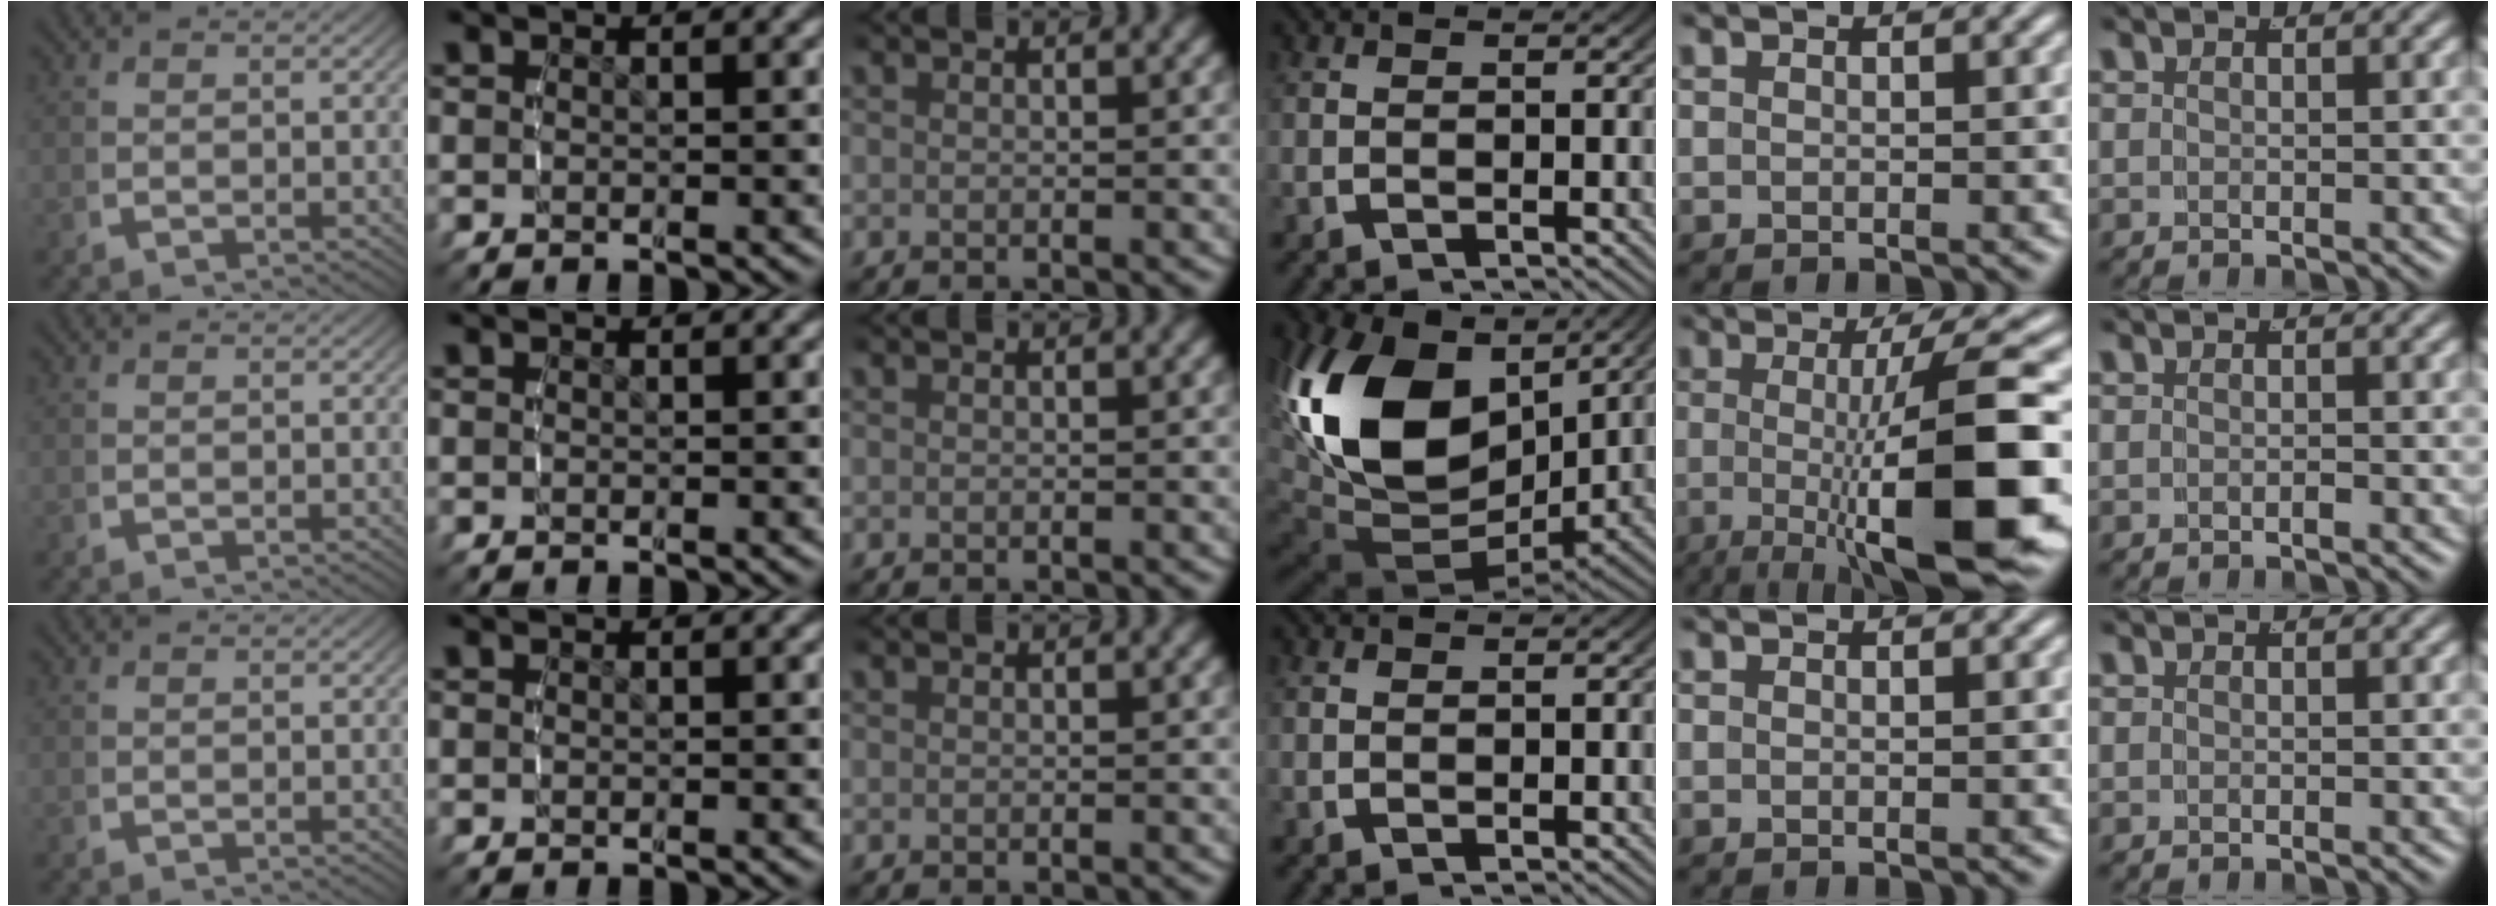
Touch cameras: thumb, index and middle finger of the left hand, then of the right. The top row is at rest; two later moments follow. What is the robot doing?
{"motion": "lift_and_place", "object": "lipstick"}